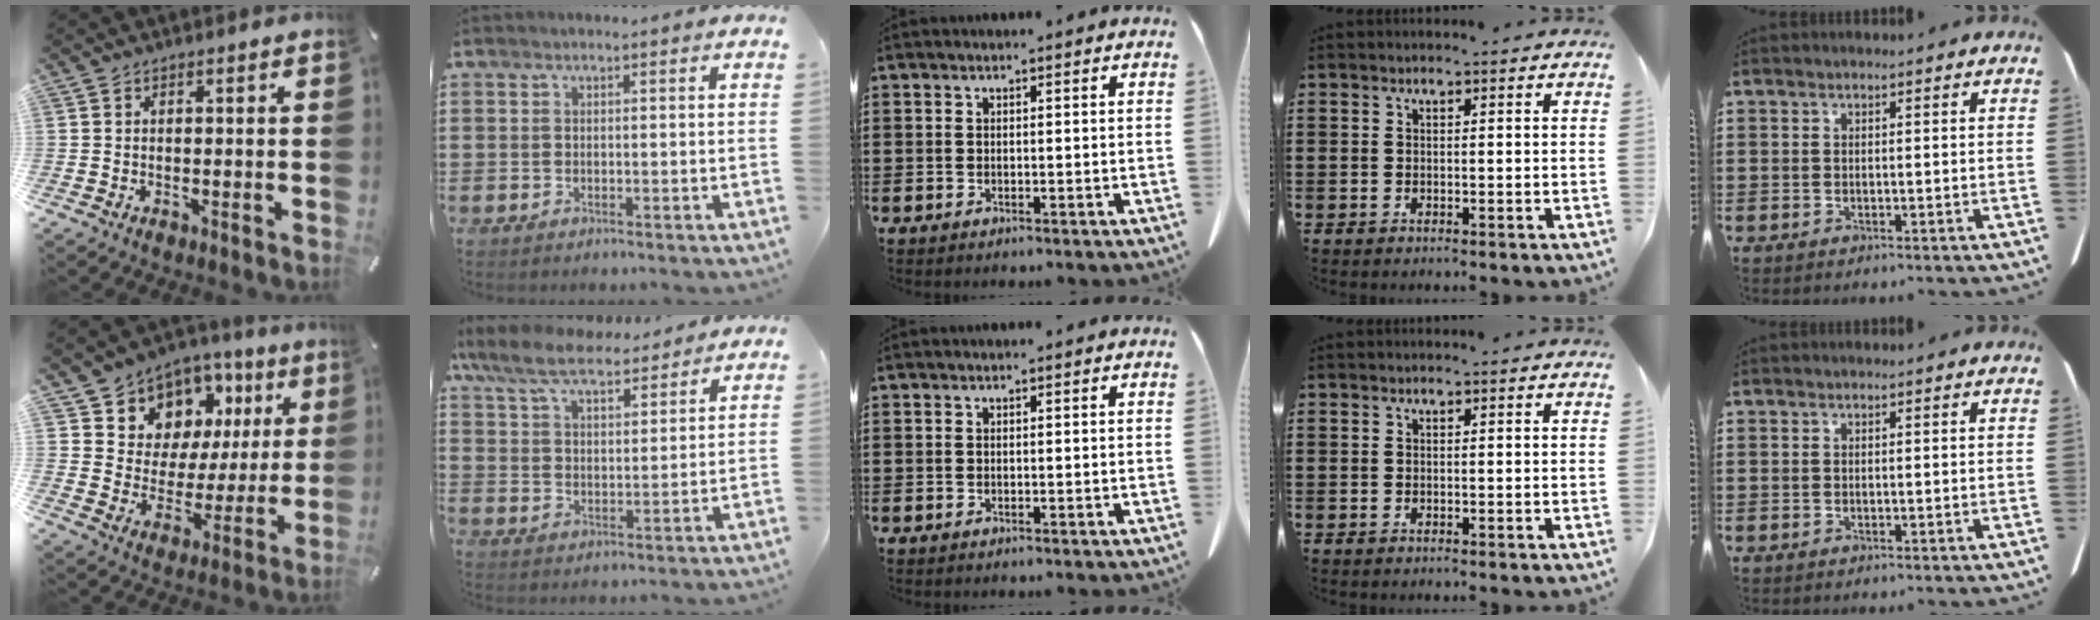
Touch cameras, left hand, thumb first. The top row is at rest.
{"thumb": {"total": 9.8, "force": [5.7, 7.9, 0.9], "torque": [-0.023, -0.064, 0.107]}, "index": {"total": 8.5, "force": [7.5, 1.9, 3.4], "torque": [-0.095, -0.026, 0.136]}}